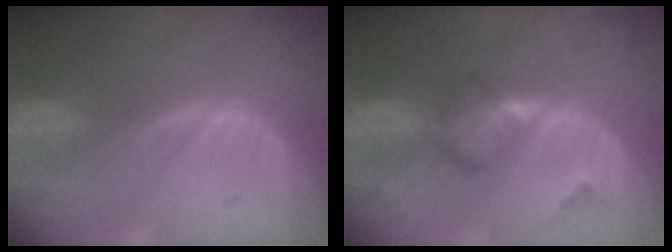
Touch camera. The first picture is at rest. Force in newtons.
{"total": 5.7, "press": 4.9, "slide": 3.0}